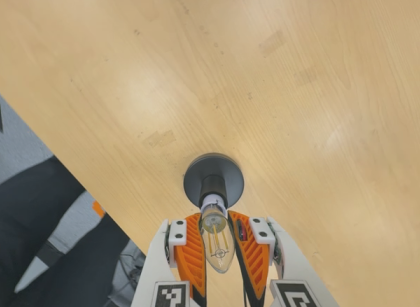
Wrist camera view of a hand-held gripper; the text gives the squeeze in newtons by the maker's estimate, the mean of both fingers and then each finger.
{"total": 26.8, "left": 27.6, "right": 26.0}